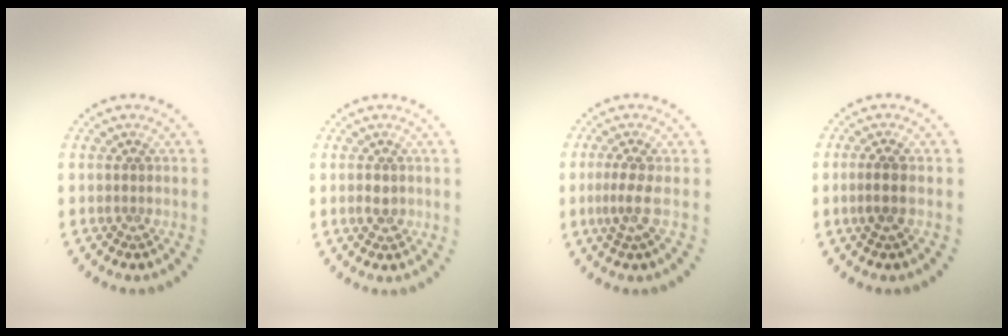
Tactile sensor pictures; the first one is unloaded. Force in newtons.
{"total": 1.3, "press": 1.2, "slide": 0.2}
{"total": 2.2, "press": 1.5, "slide": 1.6}
{"total": 1.6, "press": 1.3, "slide": 1.0}